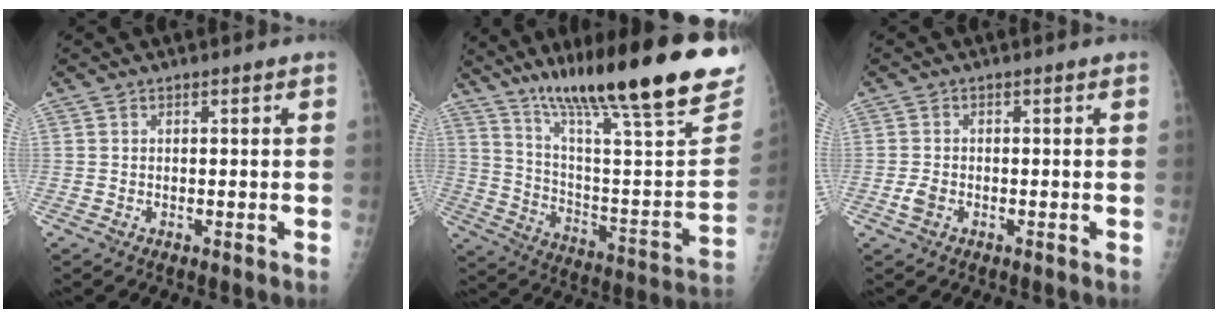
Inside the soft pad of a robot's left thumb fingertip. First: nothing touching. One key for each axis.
{"total": 32.6, "fx": 22.3, "fy": 5.3, "fz": 23.1, "tx": -0.329, "ty": -0.077, "tz": 0.341}
{"total": 2.1, "fx": -0.7, "fy": 1.3, "fz": 1.4, "tx": -0.031, "ty": 0.005, "tz": -0.012}